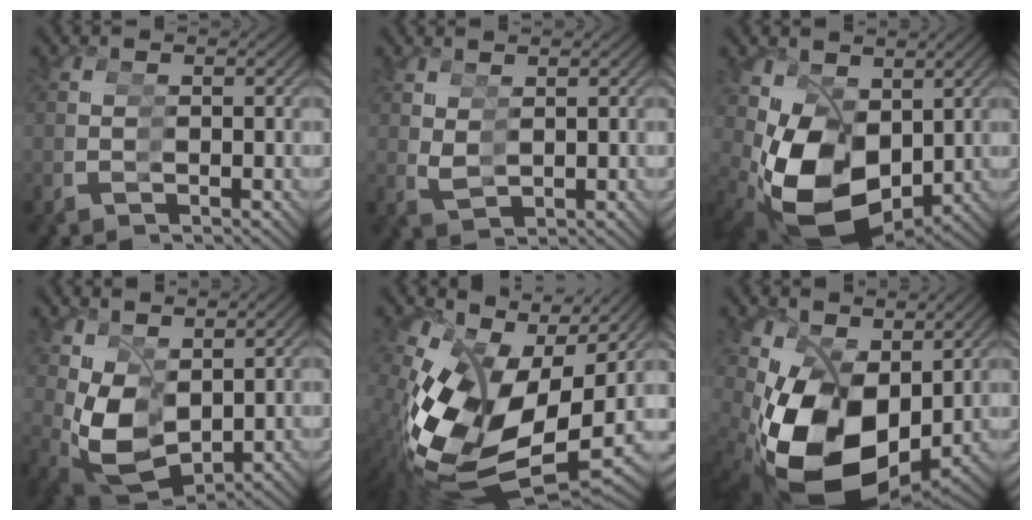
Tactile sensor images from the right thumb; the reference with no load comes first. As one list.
[{"total": 2.0, "force": [1.1, 1.3, 1.1], "torque": [-0.021, -0.001, 0.026]}, {"total": 11.4, "force": [-1.5, 8.1, 7.9], "torque": [-0.188, -0.046, 0.004]}, {"total": 7.8, "force": [-0.3, 6.1, 4.9], "torque": [-0.134, -0.035, 0.015]}, {"total": 11.4, "force": [-0.3, 7.2, 8.8], "torque": [-0.225, -0.033, 0.022]}, {"total": 13.1, "force": [-1.5, 8.9, 9.5], "torque": [-0.211, -0.048, 0.007]}]